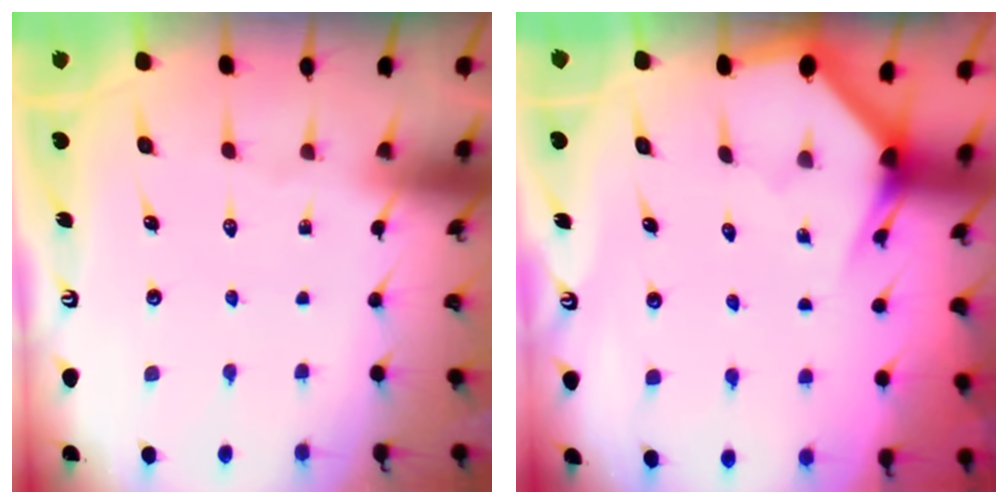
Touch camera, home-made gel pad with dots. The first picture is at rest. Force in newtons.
{"total": 2.9, "press": 2.9, "slide": 0.1}